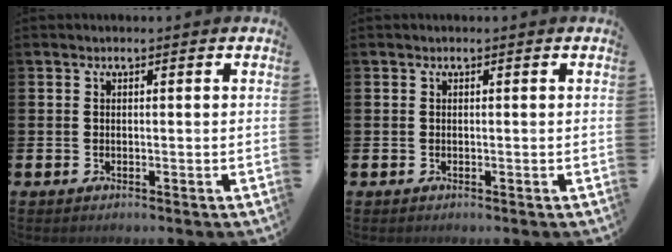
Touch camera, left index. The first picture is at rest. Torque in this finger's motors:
{"motor_torque": [-0.03, 0.02, 0.00, 0.00]}